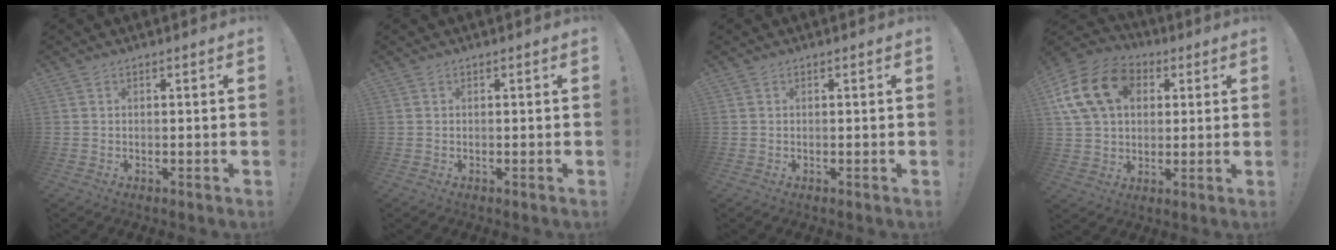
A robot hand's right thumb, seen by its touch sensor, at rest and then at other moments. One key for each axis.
{"total": 0.0}
{"total": 0.0}
{"total": 18.4, "fx": 5.8, "fy": 13.8, "fz": 10.7, "tx": -0.178, "ty": -0.004, "tz": 0.111}